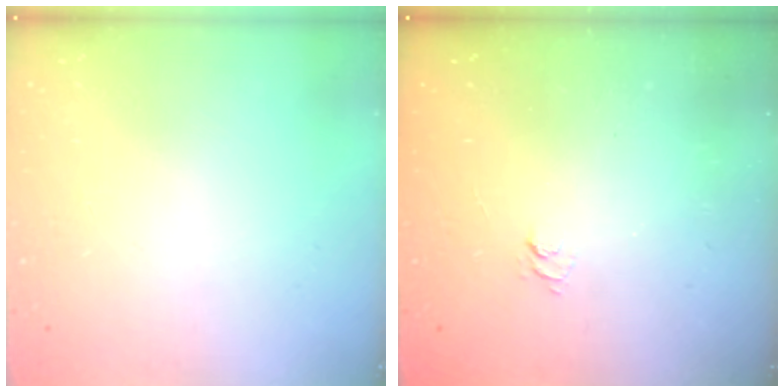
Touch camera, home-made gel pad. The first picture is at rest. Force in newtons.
{"total": 1.9, "press": 1.5, "slide": 1.3}